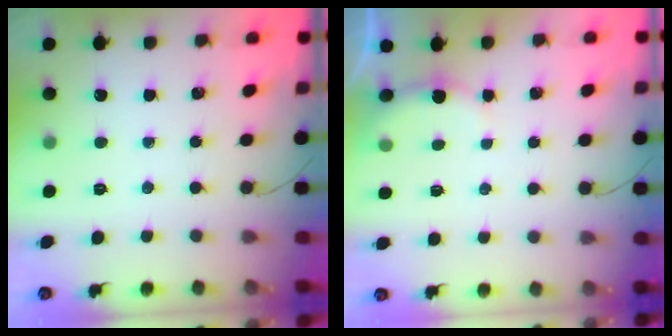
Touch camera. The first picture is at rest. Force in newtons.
{"total": 2.7, "press": 2.6, "slide": 0.6}